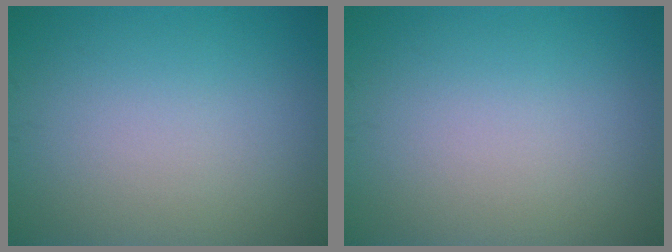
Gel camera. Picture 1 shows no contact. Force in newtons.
{"total": 0.0}